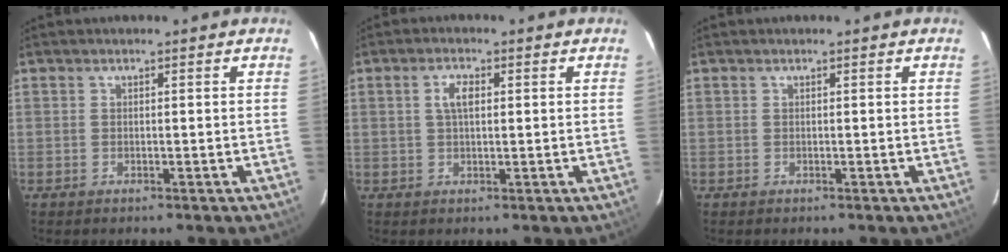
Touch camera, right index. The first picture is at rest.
{"total": 3.2, "force": [0.8, 1.4, 2.8], "torque": [-0.054, 0.007, 0.015]}
{"total": 0.0}